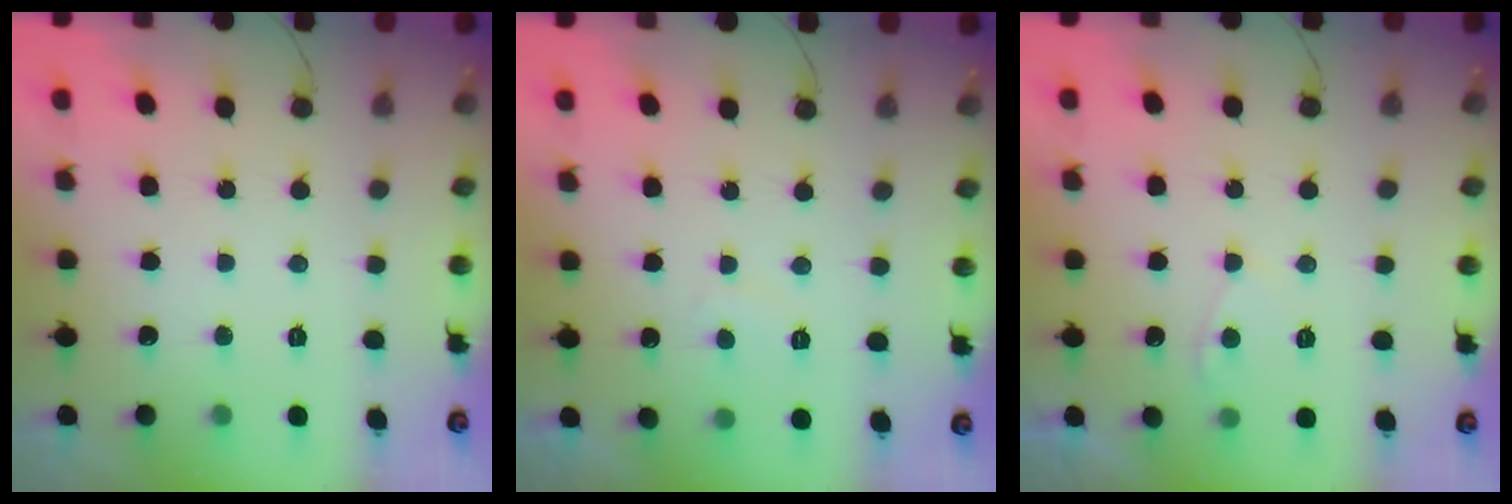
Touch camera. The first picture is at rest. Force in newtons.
{"total": 0.0}
{"total": 3.4, "press": 3.3, "slide": 0.4}